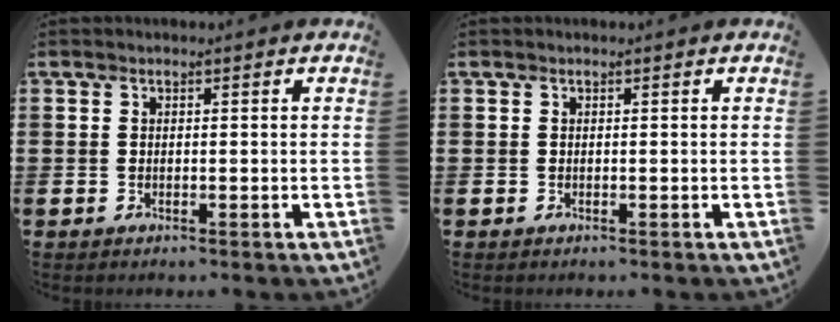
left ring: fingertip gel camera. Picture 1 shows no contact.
{"total": 0.0}